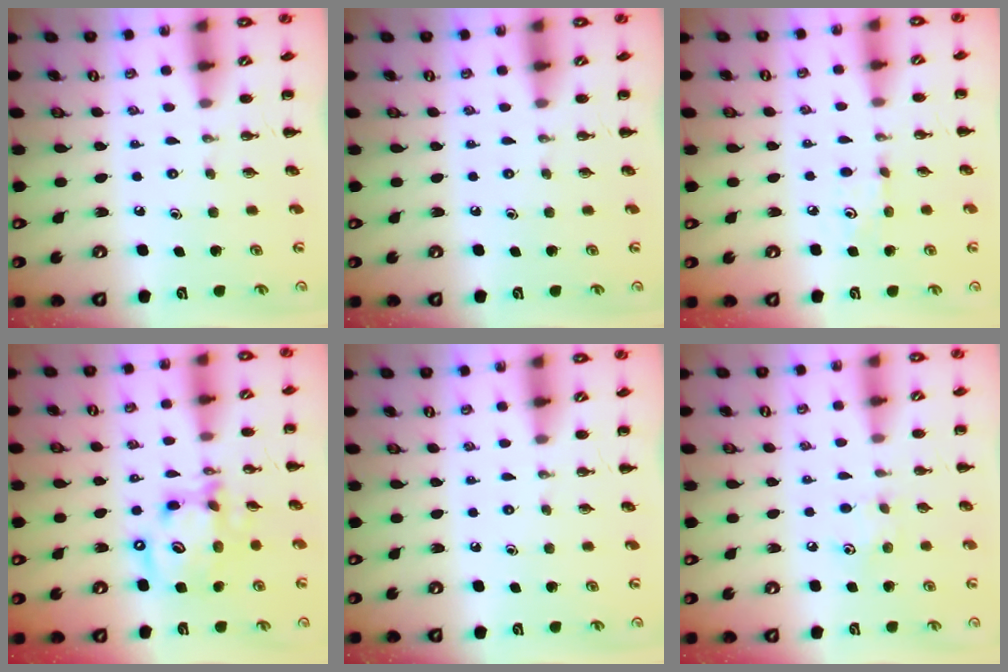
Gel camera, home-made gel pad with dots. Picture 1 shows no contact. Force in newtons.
{"total": 0.0}
{"total": 3.7, "press": 3.6, "slide": 1.1}
{"total": 15.1, "press": 14.6, "slide": 3.6}
{"total": 0.0}
{"total": 5.2, "press": 5.1, "slide": 1.3}